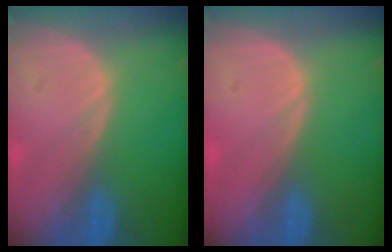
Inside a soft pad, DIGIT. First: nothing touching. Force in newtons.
{"total": 0.5, "press": 0.1, "slide": 0.5}